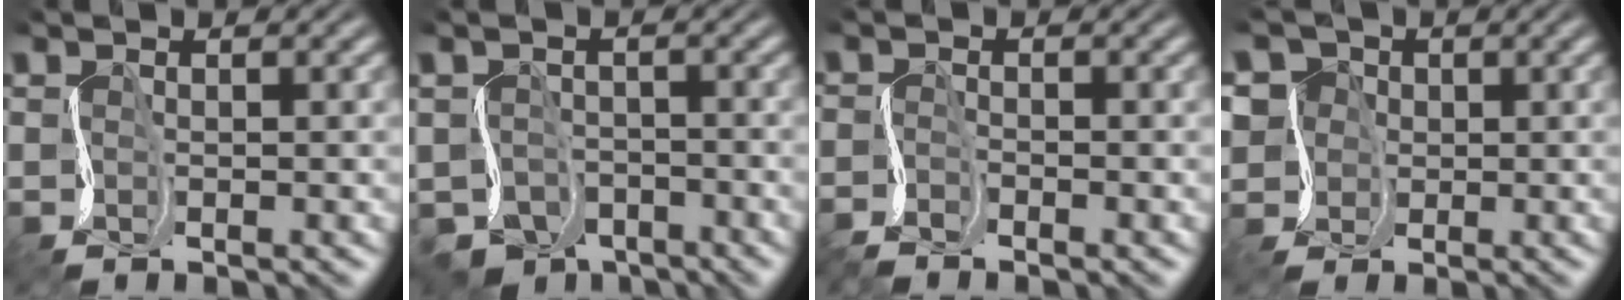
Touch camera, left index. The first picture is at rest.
{"total": 4.2, "force": [-3.1, 2.4, 1.4], "torque": [-0.023, -0.008, -0.066]}
{"total": 2.2, "force": [-2.2, 0.1, 0.2], "torque": [-0.012, -0.002, -0.053]}
{"total": 4.0, "force": [0.7, 3.9, 0.6], "torque": [-0.019, 0.022, -0.010]}